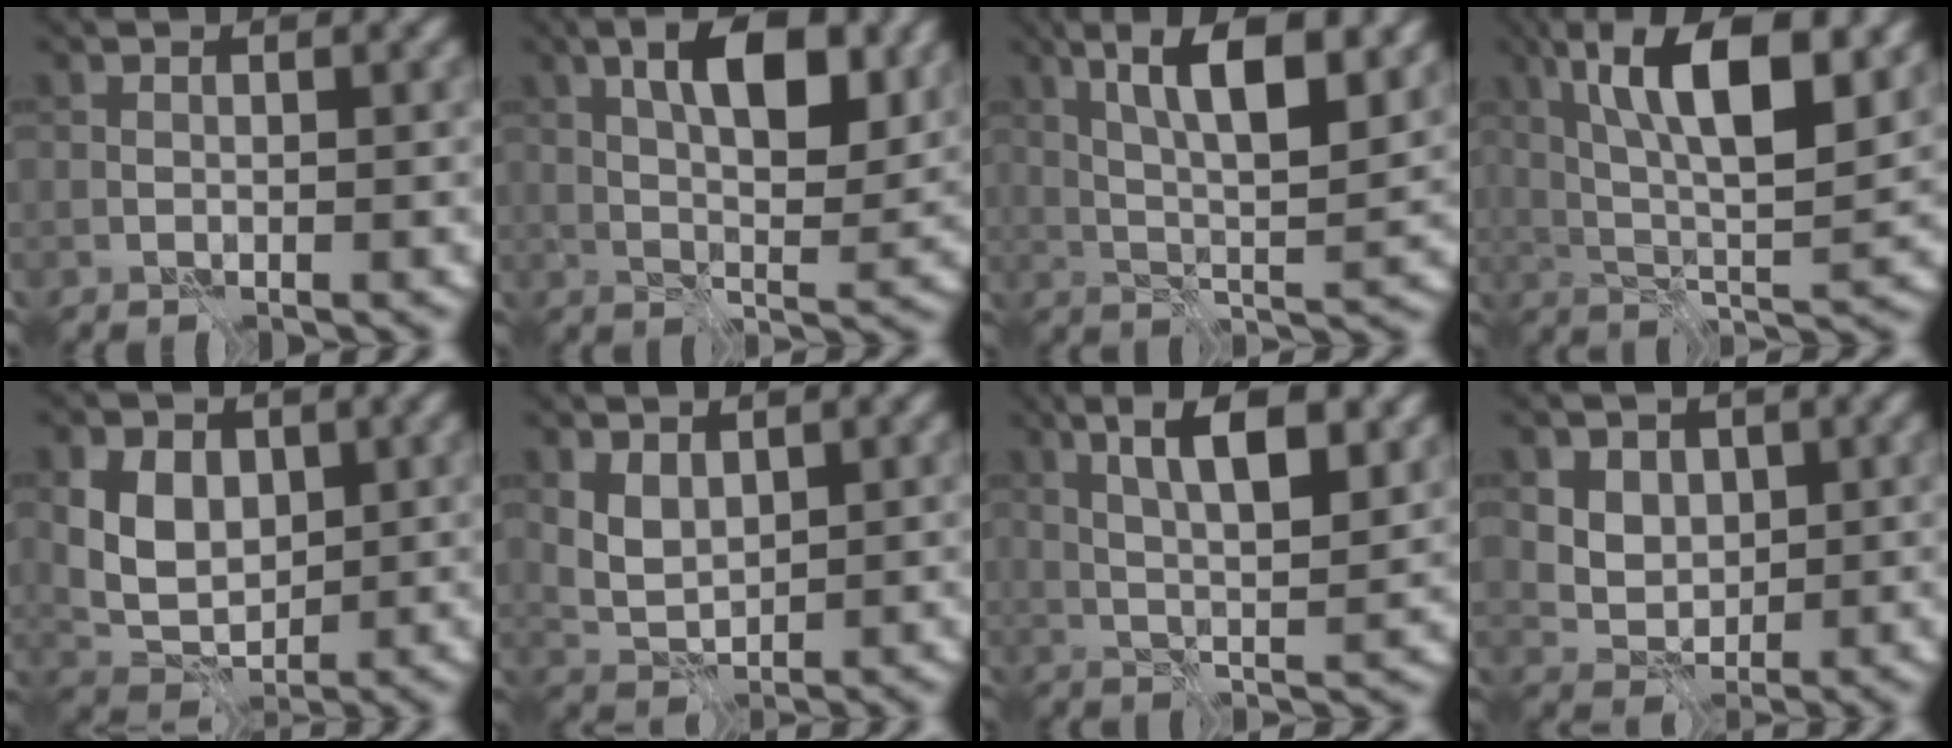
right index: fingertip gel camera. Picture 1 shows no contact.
{"total": 7.9, "force": [2.8, 3.2, 6.7], "torque": [-0.104, 0.003, 0.044]}
{"total": 9.0, "force": [3.5, 2.6, 7.9], "torque": [-0.135, 0.003, 0.061]}
{"total": 11.0, "force": [4.0, 3.7, 9.6], "torque": [-0.166, 0.006, 0.068]}
{"total": 4.8, "force": [1.0, 3.6, 3.0], "torque": [-0.062, -0.005, 0.016]}
{"total": 2.8, "force": [1.2, 1.8, 1.7], "torque": [-0.039, -0.006, 0.028]}
{"total": 7.5, "force": [3.0, 2.2, 6.5], "torque": [-0.107, 0.003, 0.054]}
{"total": 5.5, "force": [2.3, 4.2, 2.6], "torque": [-0.051, 0.004, 0.043]}